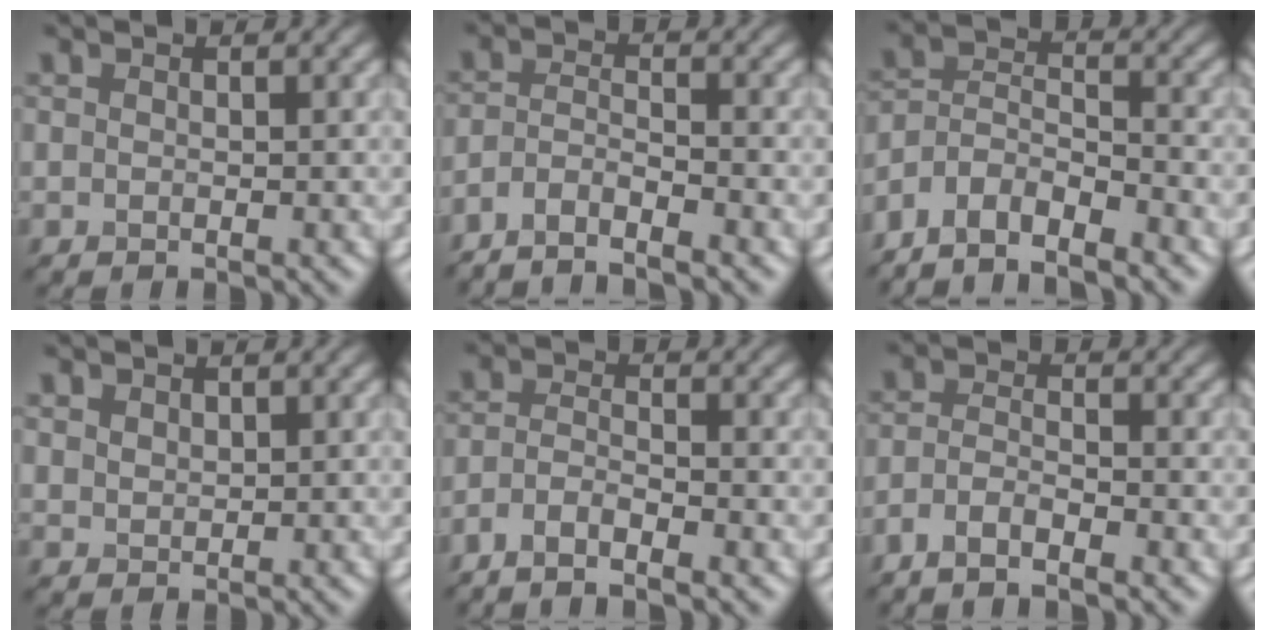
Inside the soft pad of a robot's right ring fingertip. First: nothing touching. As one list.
[{"total": 3.4, "force": [-2.9, 0.5, 1.6], "torque": [-0.027, 0.000, -0.063]}, {"total": 5.9, "force": [-5.1, 1.7, 2.5], "torque": [-0.043, -0.003, -0.102]}, {"total": 1.3, "force": [0.9, 0.9, 0.4], "torque": [-0.008, -0.001, 0.021]}, {"total": 3.0, "force": [-2.3, 0.6, 1.9], "torque": [-0.038, -0.001, -0.052]}, {"total": 2.9, "force": [-2.1, 0.7, 1.8], "torque": [-0.038, -0.001, -0.049]}]